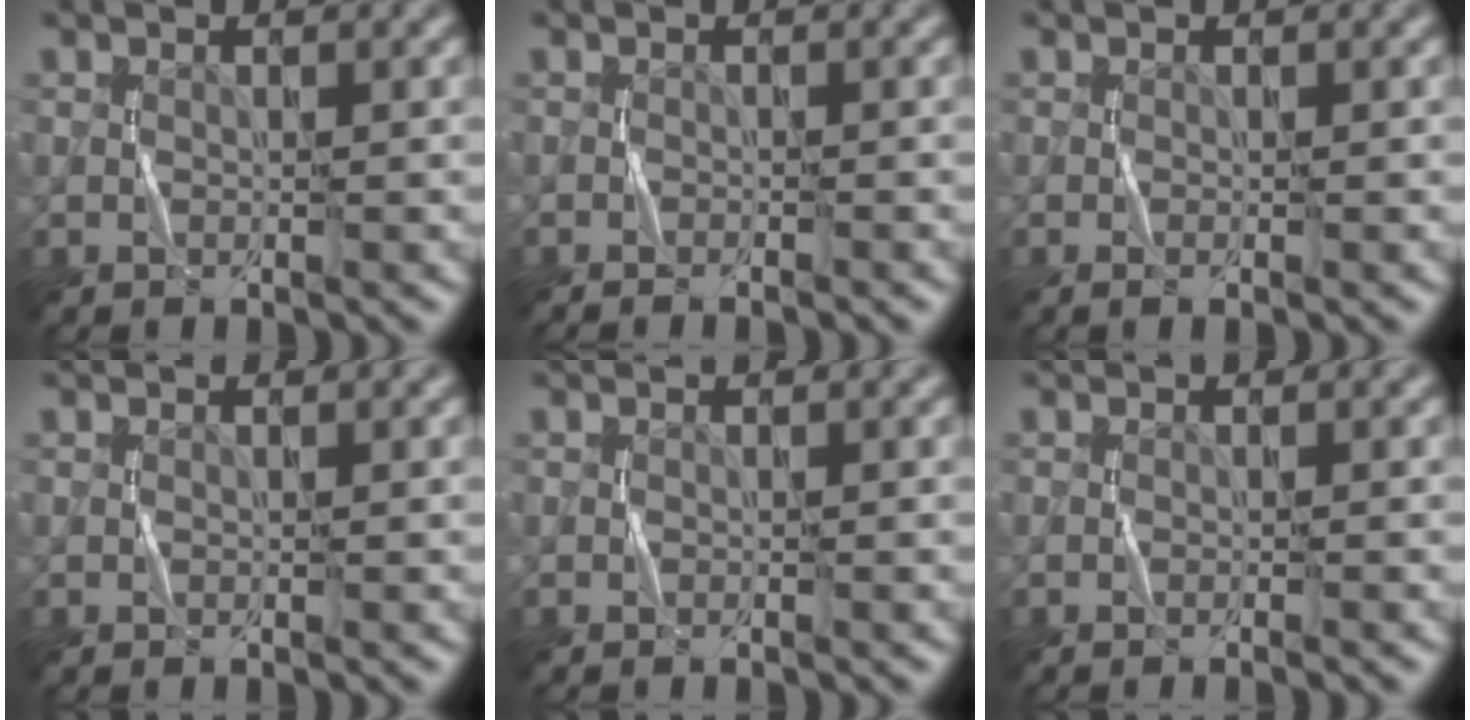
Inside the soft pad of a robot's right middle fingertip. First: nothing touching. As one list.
[{"total": 1.4, "force": [-1.2, 0.1, 0.5], "torque": [-0.010, 0.000, -0.020]}, {"total": 0.6, "force": [-0.2, 0.1, 0.6], "torque": [-0.008, -0.004, -0.004]}, {"total": 0.0}, {"total": 0.0}, {"total": 0.7, "force": [-0.4, 0.2, 0.6], "torque": [-0.005, -0.001, -0.011]}]